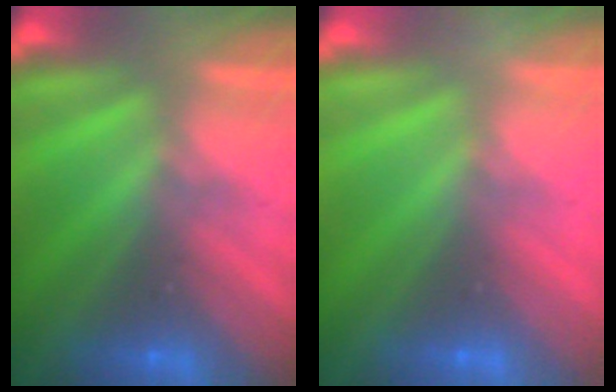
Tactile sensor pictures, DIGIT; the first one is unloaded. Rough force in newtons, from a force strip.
{"total": 2.9}